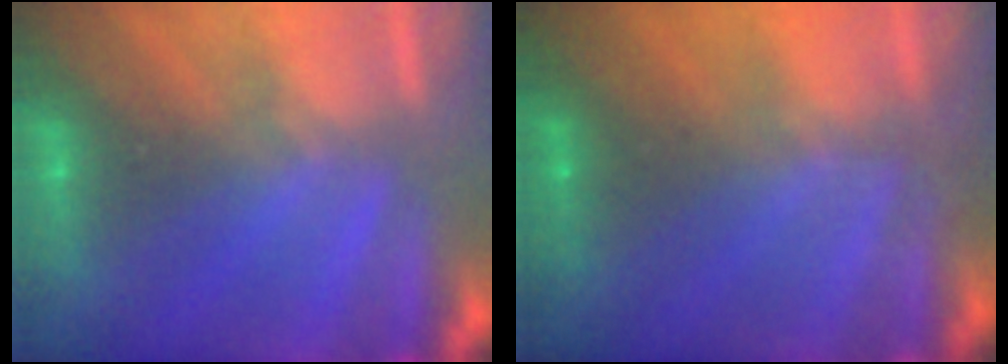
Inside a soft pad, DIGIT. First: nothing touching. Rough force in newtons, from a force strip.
{"total": 1.0}